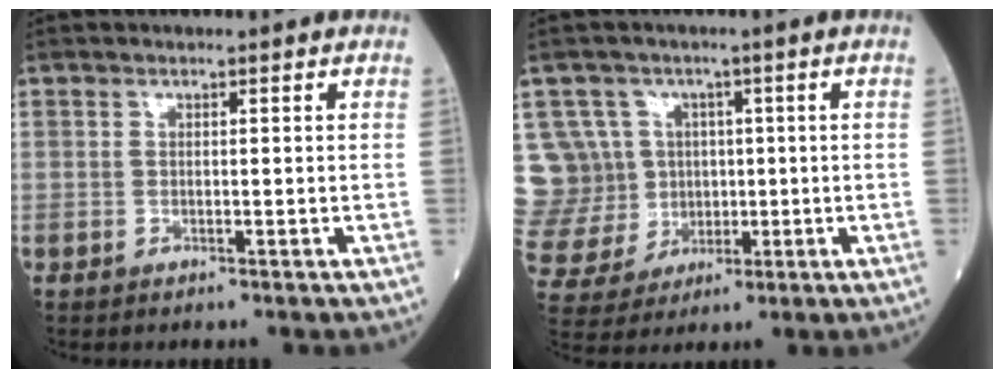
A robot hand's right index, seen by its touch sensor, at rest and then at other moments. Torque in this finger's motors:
{"motor_torque": [0.72, 0.05, 0.23, 0.06]}